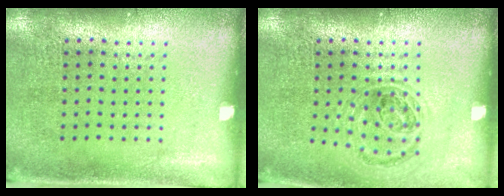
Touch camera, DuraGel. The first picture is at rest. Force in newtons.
{"total": 0.9, "press": 0.9, "slide": 0.2}